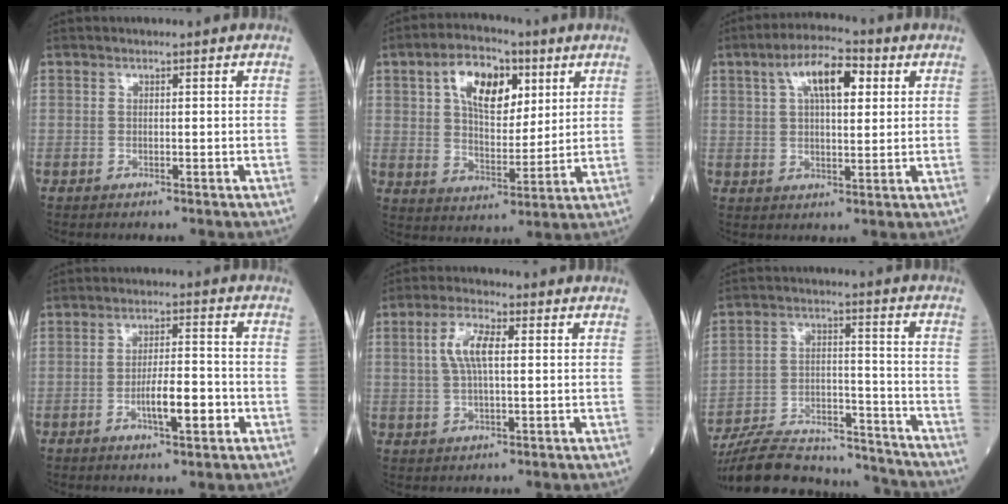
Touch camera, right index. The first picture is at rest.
{"total": 11.4, "force": [4.7, 6.0, 8.5], "torque": [-0.153, 0.021, 0.081]}
{"total": 9.3, "force": [3.5, 3.2, 7.9], "torque": [-0.142, 0.023, 0.058]}
{"total": 6.3, "force": [-2.3, 1.3, 5.8], "torque": [-0.100, 0.002, -0.037]}
{"total": 6.0, "force": [1.2, 1.7, 5.6], "torque": [-0.120, 0.011, 0.024]}
{"total": 20.5, "force": [-19.3, 3.8, 5.7], "torque": [-0.120, 0.011, -0.297]}